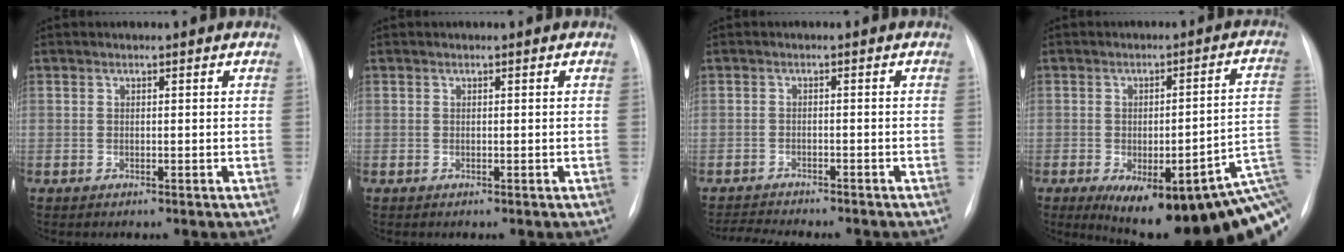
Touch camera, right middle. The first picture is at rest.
{"total": 0.0}
{"total": 7.7, "force": [-7.1, 1.0, 2.8], "torque": [-0.042, -0.008, -0.102]}
{"total": 23.7, "force": [-10.1, 5.9, 20.6], "torque": [-0.187, 0.002, -0.123]}